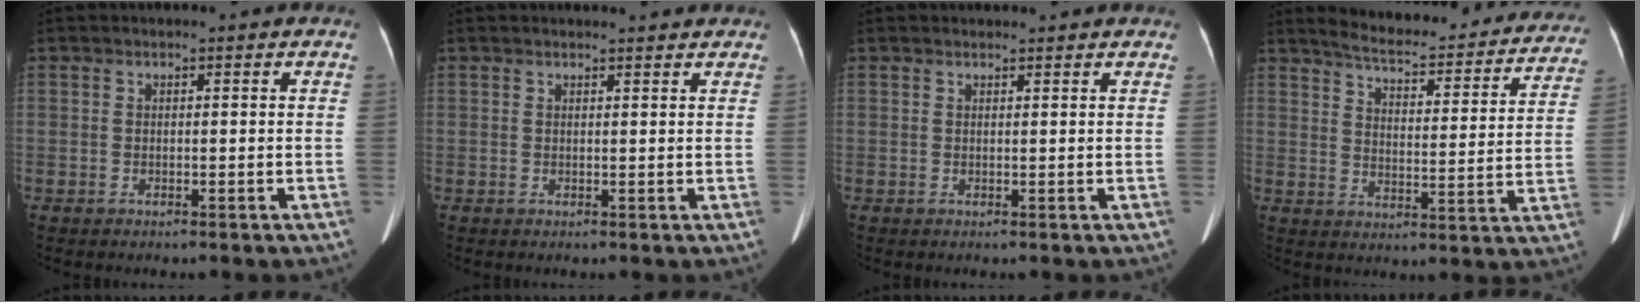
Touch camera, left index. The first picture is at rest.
{"total": 4.1, "force": [3.9, 0.5, 1.0], "torque": [-0.015, 0.012, 0.042]}
{"total": 2.4, "force": [2.3, 0.4, 0.4], "torque": [-0.013, 0.017, 0.029]}
{"total": 23.2, "force": [21.2, 4.5, 8.2], "torque": [-0.106, -0.049, 0.254]}